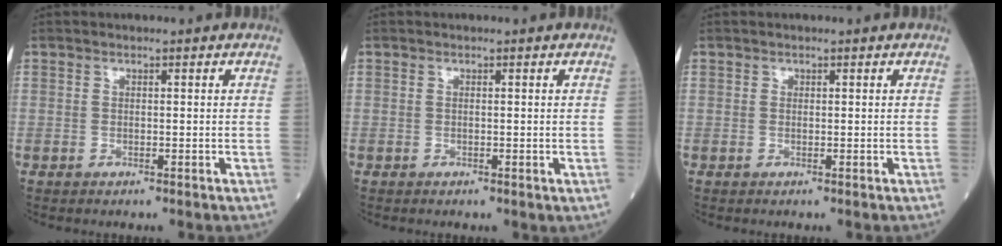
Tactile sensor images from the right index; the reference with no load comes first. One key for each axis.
{"total": 0.0}
{"total": 0.0}